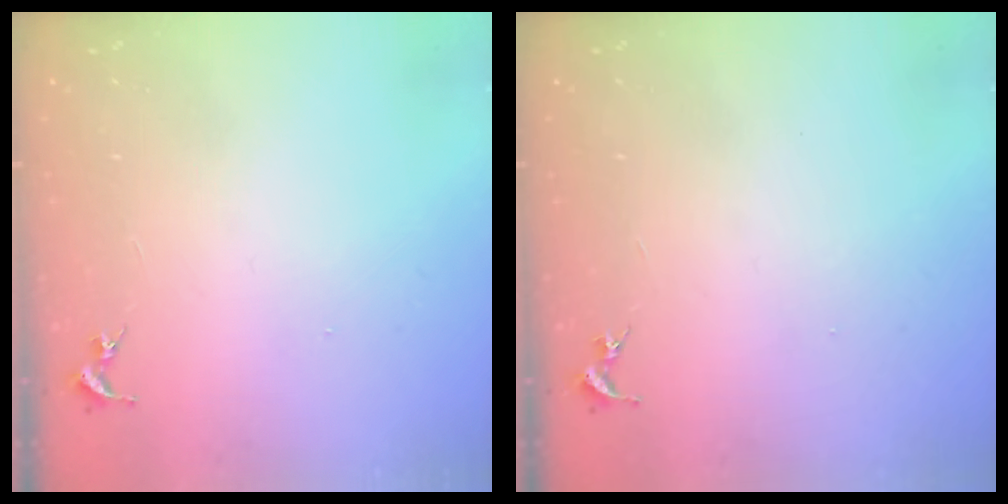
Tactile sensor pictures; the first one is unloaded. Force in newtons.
{"total": 0.0}